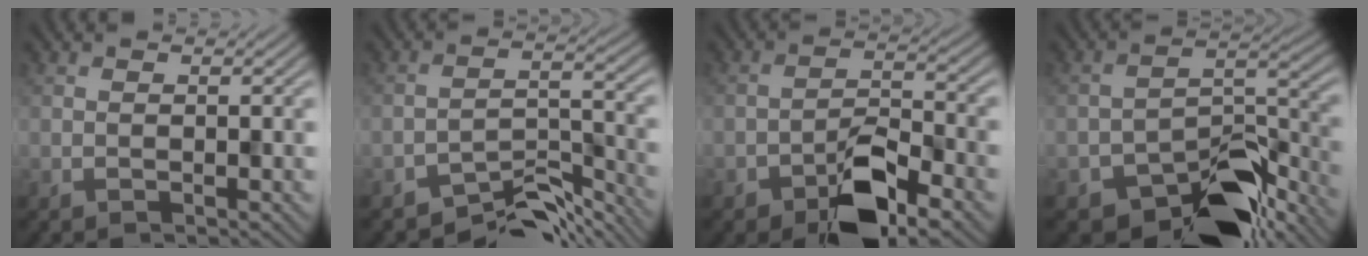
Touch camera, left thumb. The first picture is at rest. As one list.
[{"total": 7.1, "force": [-6.1, 2.2, 2.8], "torque": [-0.039, 0.004, -0.107]}, {"total": 7.7, "force": [-4.6, 3.1, 5.3], "torque": [-0.082, 0.010, -0.088]}, {"total": 11.5, "force": [-8.3, 5.3, 6.0], "torque": [-0.075, -0.010, -0.146]}]